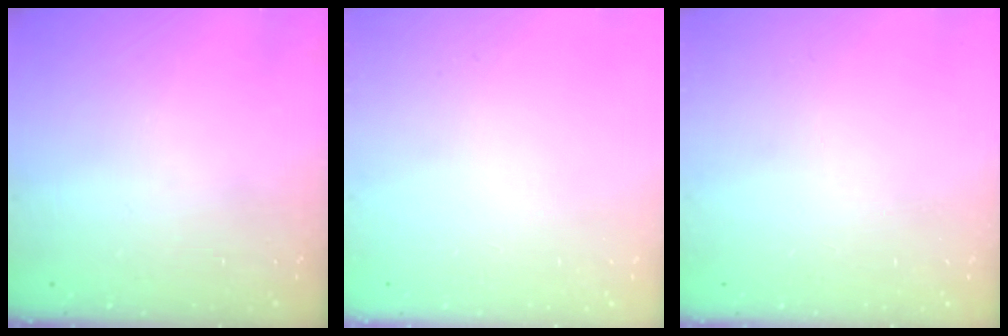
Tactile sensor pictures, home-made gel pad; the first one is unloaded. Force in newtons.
{"total": 0.0}
{"total": 0.0}